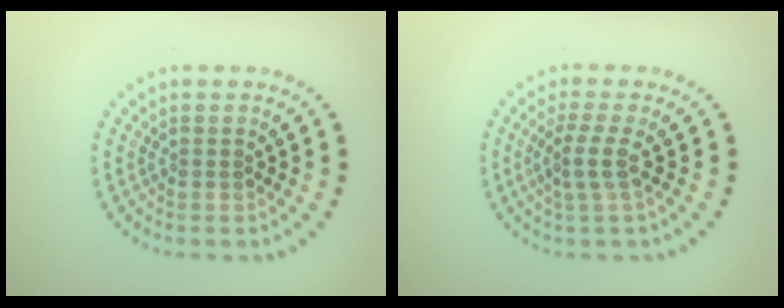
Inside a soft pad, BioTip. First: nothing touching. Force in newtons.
{"total": 2.1, "press": 1.6, "slide": 1.4}